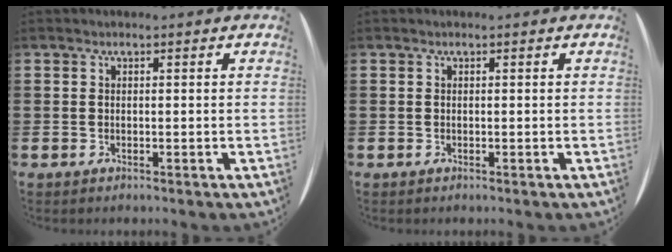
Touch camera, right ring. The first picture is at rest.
{"total": 0.0}